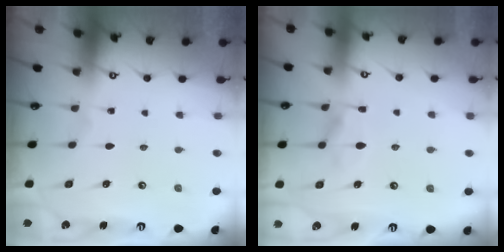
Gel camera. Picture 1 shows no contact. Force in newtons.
{"total": 1.4, "press": 0.3, "slide": 1.3}